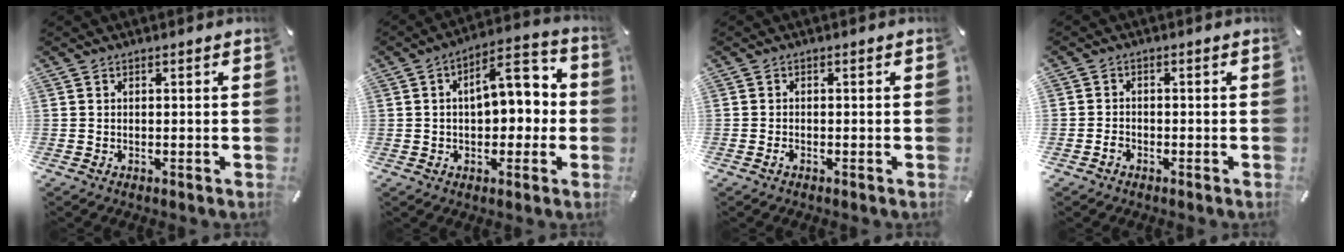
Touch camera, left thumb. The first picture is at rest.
{"total": 10.9, "force": [1.8, 6.9, 8.3], "torque": [-0.095, -0.013, 0.023]}
{"total": 1.1, "force": [-0.7, 0.5, 0.6], "torque": [-0.013, 0.000, -0.014]}
{"total": 2.3, "force": [-1.1, 2.0, 0.6], "torque": [-0.008, 0.007, -0.025]}